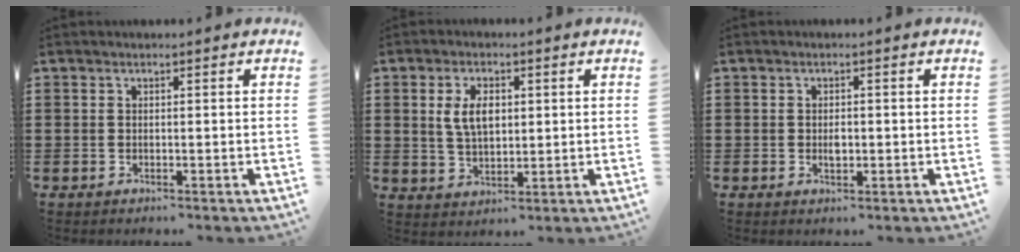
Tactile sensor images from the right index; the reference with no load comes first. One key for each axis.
{"total": 5.6, "fx": 1.2, "fy": 3.1, "fz": 4.5, "tx": -0.088, "ty": 0.009, "tz": 0.017}
{"total": 1.8, "fx": -0.1, "fy": 0.9, "fz": 1.5, "tx": -0.029, "ty": 0.002, "tz": -0.003}